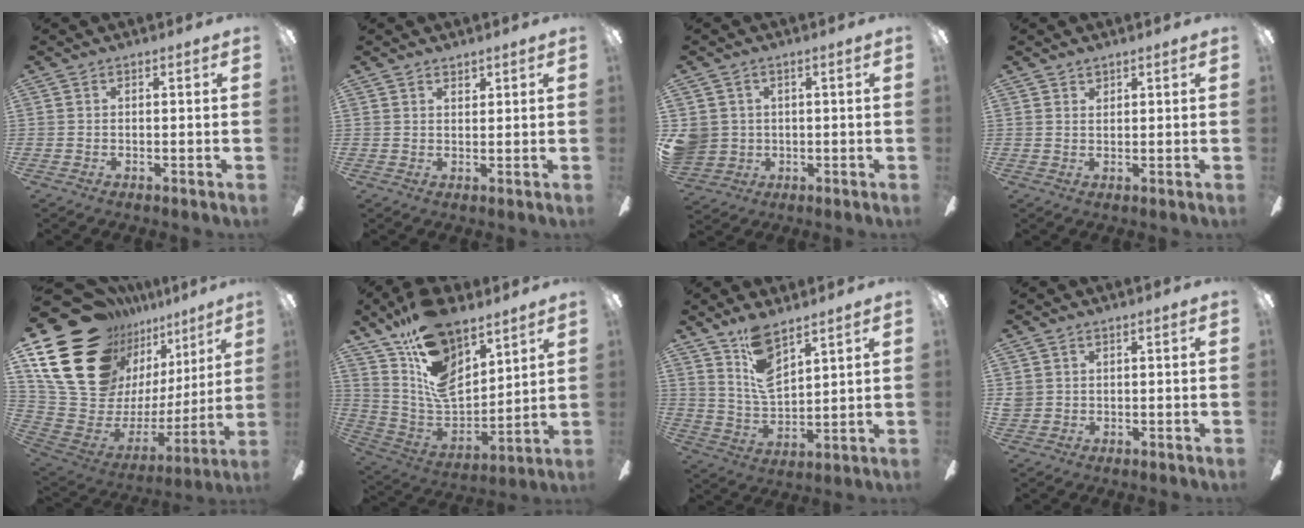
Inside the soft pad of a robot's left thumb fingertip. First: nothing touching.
{"total": 1.7, "force": [1.5, 0.6, 0.1], "torque": [0.006, -0.005, 0.028]}
{"total": 5.5, "force": [0.9, 5.3, 1.2], "torque": [-0.050, 0.005, 0.017]}
{"total": 1.3, "force": [1.2, 0.5, 0.0], "torque": [-0.001, -0.002, 0.024]}
{"total": 26.2, "force": [13.8, 17.1, 14.3], "torque": [-0.255, -0.101, 0.292]}
{"total": 17.7, "force": [11.5, 9.0, 10.1], "torque": [-0.187, -0.077, 0.210]}
{"total": 11.0, "force": [7.8, 4.4, 6.3], "torque": [-0.119, -0.037, 0.144]}
{"total": 2.1, "force": [1.0, 1.8, 0.4], "torque": [-0.010, 0.003, 0.018]}